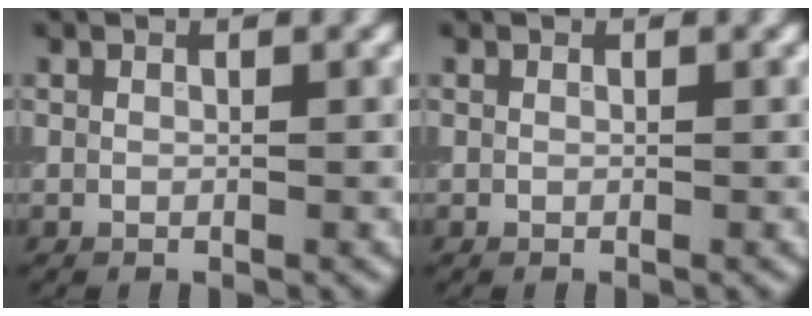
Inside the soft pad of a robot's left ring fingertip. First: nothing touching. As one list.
[{"total": 0.0}]